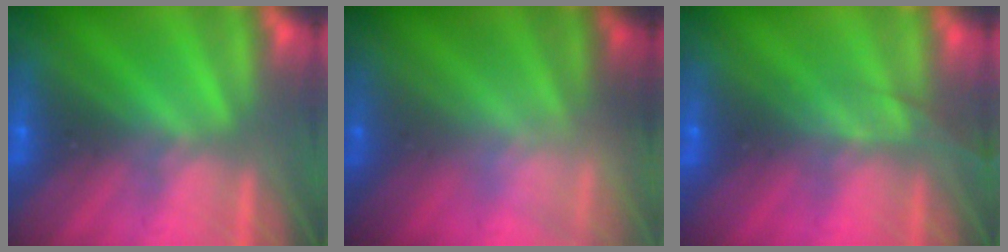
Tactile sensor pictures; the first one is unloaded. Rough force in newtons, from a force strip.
{"total": 2.3}
{"total": 2.6}